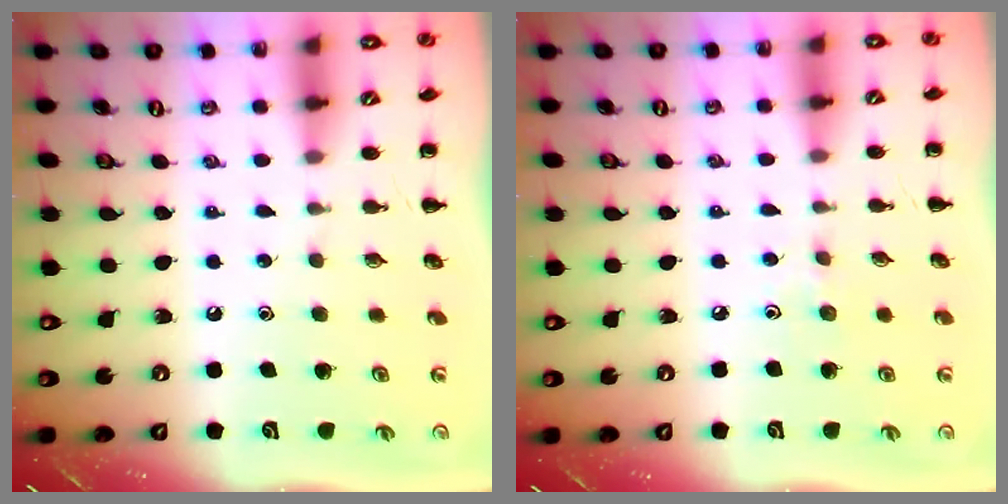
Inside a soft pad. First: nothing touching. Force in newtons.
{"total": 3.4, "press": 3.2, "slide": 1.2}